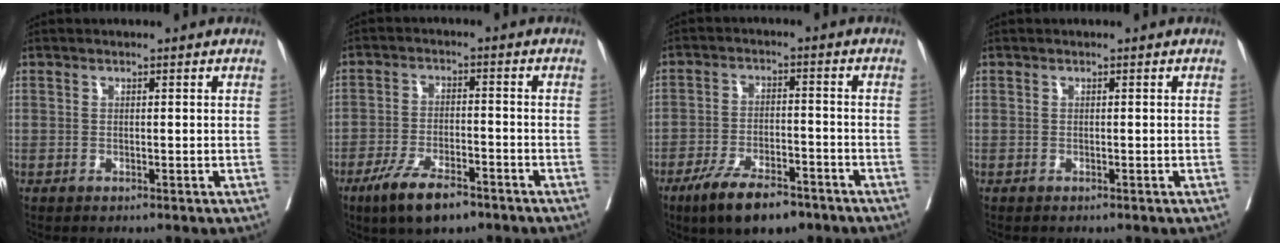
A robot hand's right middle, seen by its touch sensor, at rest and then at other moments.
{"total": 8.0, "force": [-5.5, 2.3, 5.3], "torque": [-0.101, -0.009, -0.094]}
{"total": 9.5, "force": [-6.8, 3.1, 5.9], "torque": [-0.102, -0.008, -0.114]}
{"total": 0.0}